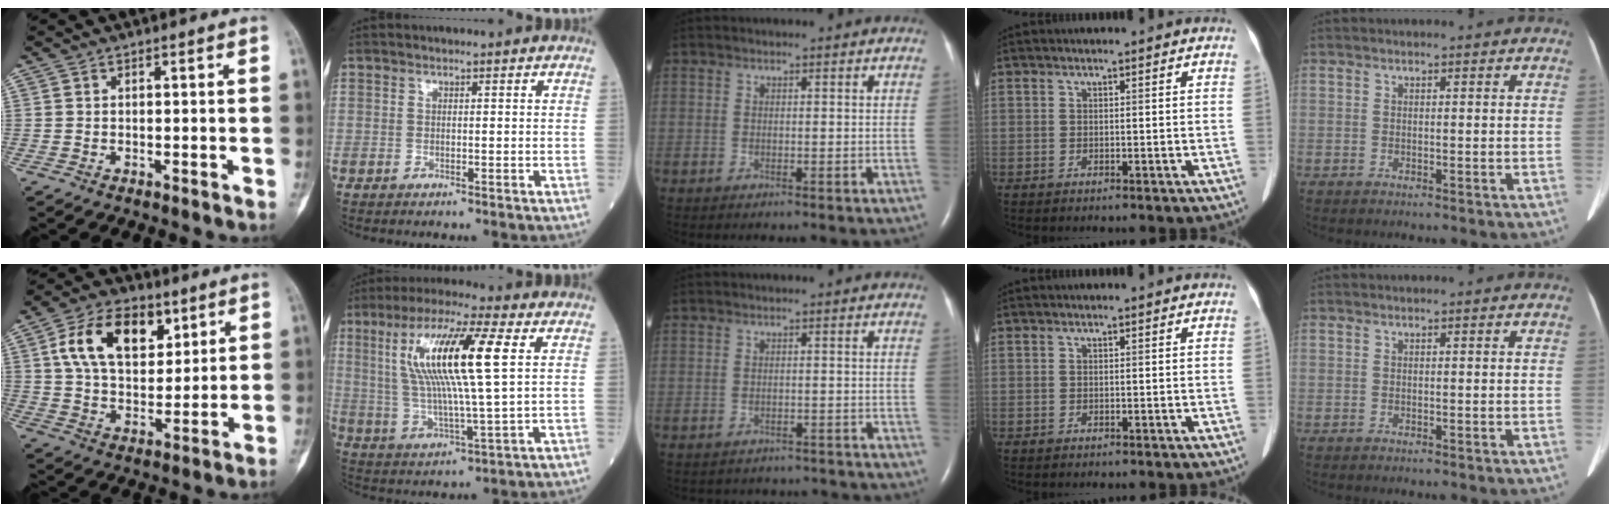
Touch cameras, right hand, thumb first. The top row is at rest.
{"thumb": {"total": 15.3, "force": [6.0, 9.3, 10.5], "torque": [-0.149, -0.014, 0.110]}, "index": {"total": 16.1, "force": [4.3, 1.2, 15.5], "torque": [-0.310, 0.013, 0.072]}, "middle": {"total": 7.5, "force": [-7.0, 2.4, 0.7], "torque": [-0.013, 0.008, -0.073]}}